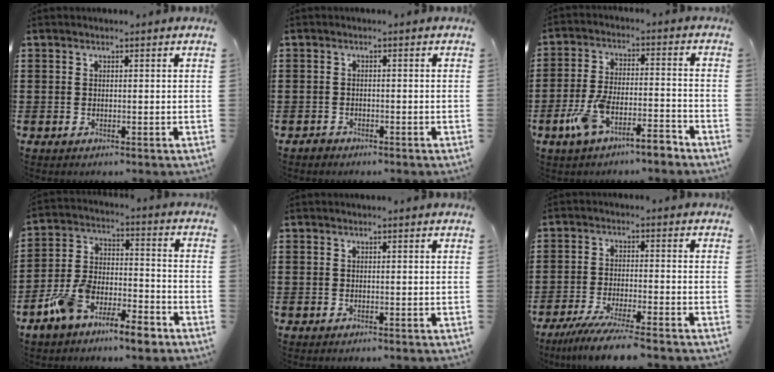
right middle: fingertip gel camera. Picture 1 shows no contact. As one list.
[{"total": 0.9, "force": [-0.9, 0.4, 0.0], "torque": [-0.003, 0.002, -0.020]}, {"total": 7.7, "force": [-5.7, 1.6, 5.0], "torque": [-0.114, -0.004, -0.111]}, {"total": 9.6, "force": [-7.6, 3.3, 4.8], "torque": [-0.103, 0.018, -0.150]}, {"total": 0.0}, {"total": 5.7, "force": [-4.9, -0.3, 2.8], "torque": [-0.063, -0.021, -0.096]}]